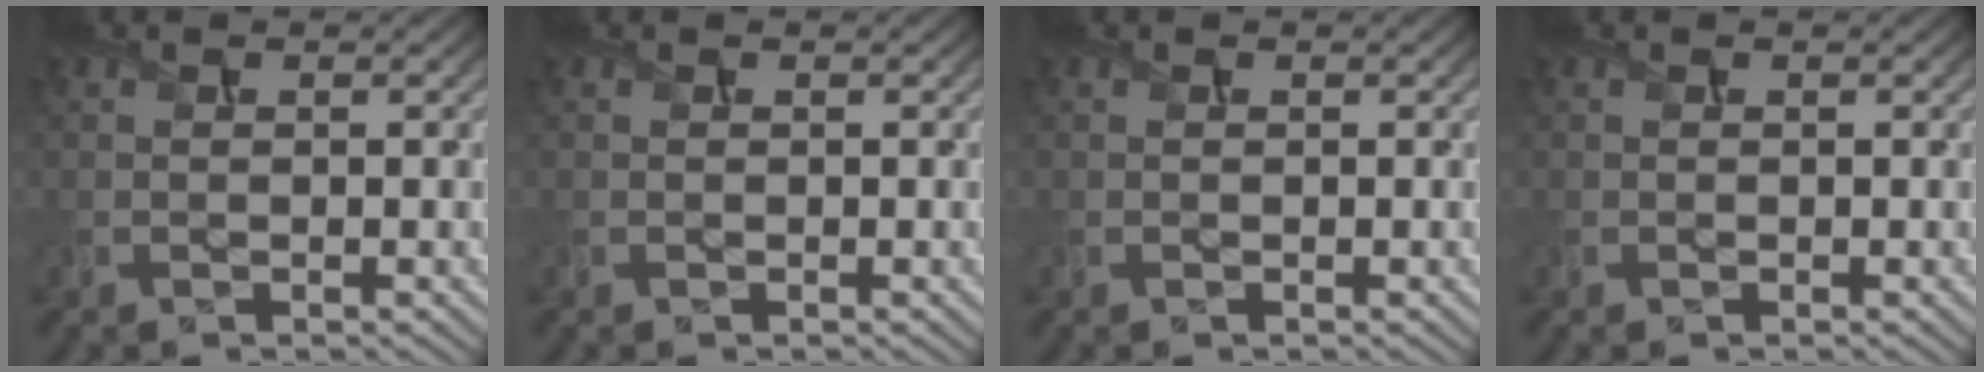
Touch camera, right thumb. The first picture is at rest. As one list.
[{"total": 0.0}, {"total": 0.0}, {"total": 0.0}]